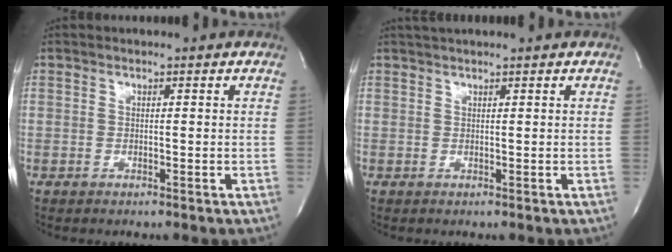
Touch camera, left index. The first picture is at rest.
{"total": 2.1, "force": [1.8, -0.4, 1.0], "torque": [-0.012, 0.021, 0.038]}